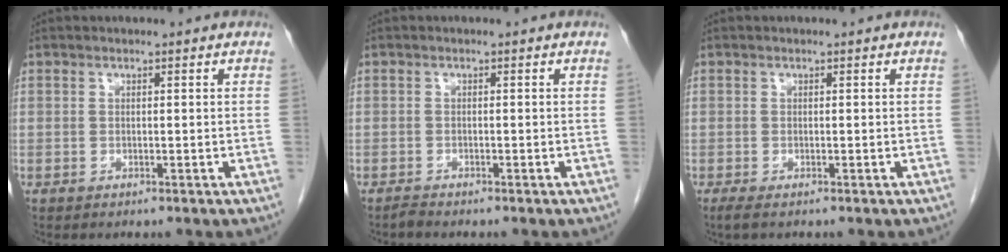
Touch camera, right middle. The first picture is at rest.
{"total": 0.8, "force": [-0.8, 0.0, 0.1], "torque": [-0.007, -0.002, -0.015]}
{"total": 1.3, "force": [-1.0, 0.2, 0.8], "torque": [-0.018, -0.006, -0.015]}